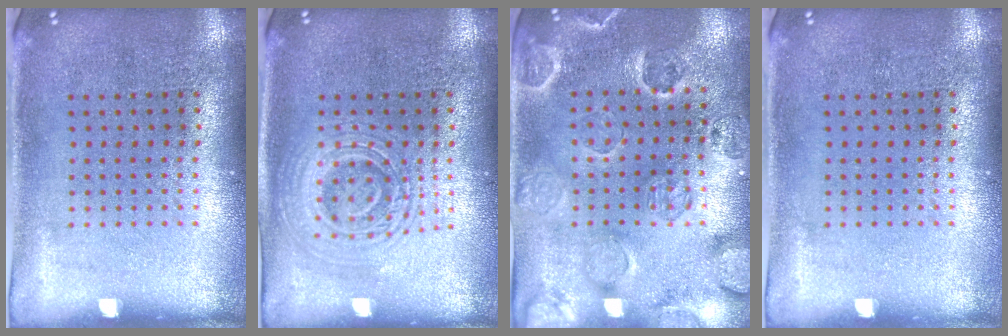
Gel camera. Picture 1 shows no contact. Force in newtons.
{"total": 2.7, "press": 2.7, "slide": 0.5}
{"total": 2.5, "press": 2.3, "slide": 1.0}
{"total": 0.0}